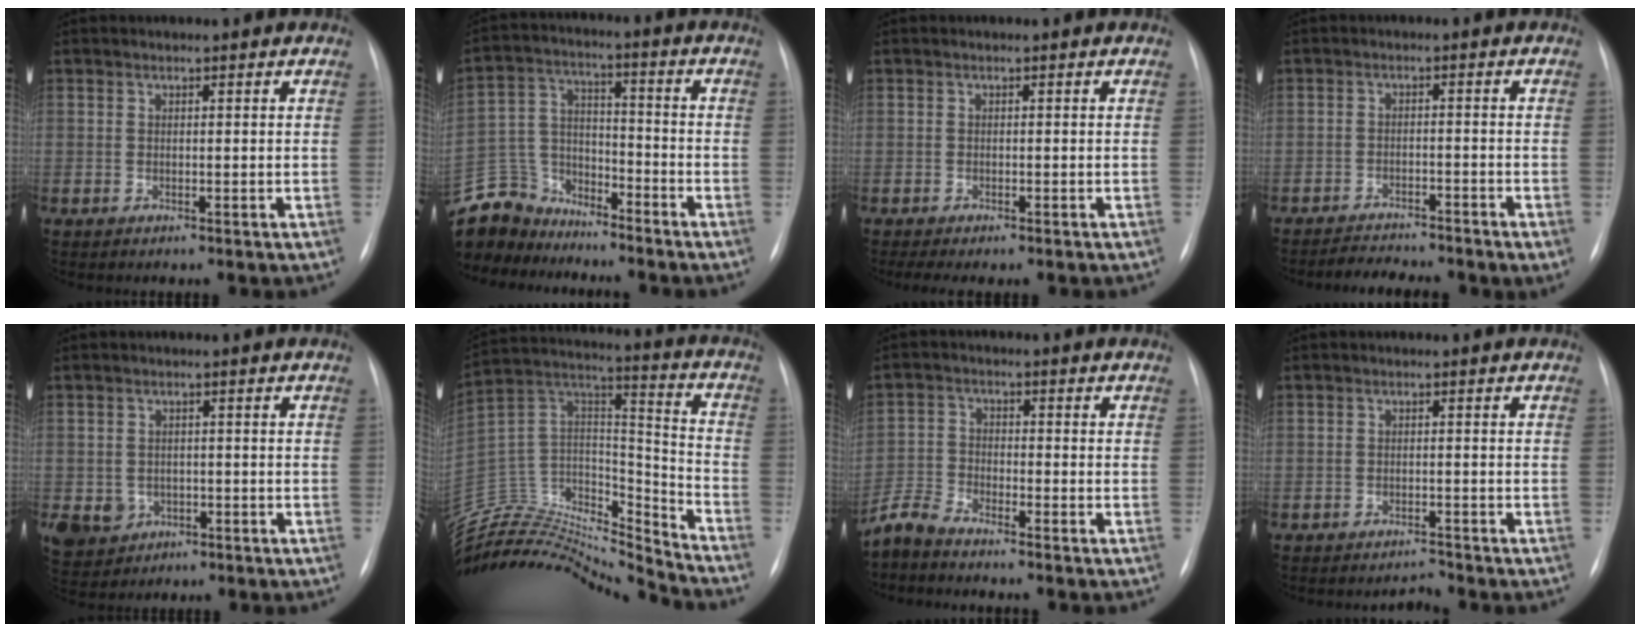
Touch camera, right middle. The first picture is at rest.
{"total": 12.5, "force": [-11.6, 4.7, 1.3], "torque": [-0.039, 0.025, -0.221]}
{"total": 3.8, "force": [-3.0, 0.8, 2.2], "torque": [-0.033, -0.009, -0.036]}
{"total": 4.6, "force": [-4.4, -0.1, 1.4], "torque": [-0.024, -0.016, -0.072]}
{"total": 7.0, "force": [-2.5, 6.3, 1.8], "torque": [-0.049, 0.007, -0.027]}
{"total": 26.9, "force": [-25.7, 4.3, 6.7], "torque": [-0.170, 0.026, -0.426]}
{"total": 4.5, "force": [-4.5, 0.1, 0.8], "torque": [-0.022, -0.020, -0.091]}
{"total": 1.8, "force": [-1.8, -0.3, -0.3], "torque": [0.007, -0.011, -0.024]}